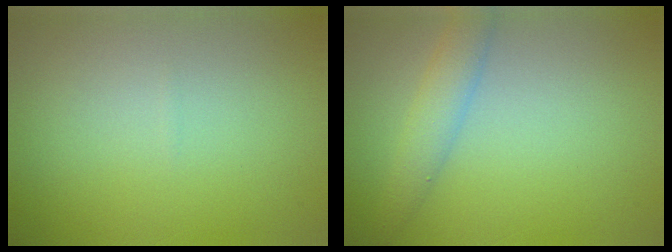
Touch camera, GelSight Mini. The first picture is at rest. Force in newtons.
{"total": 2.7, "press": 2.7, "slide": 0.2}